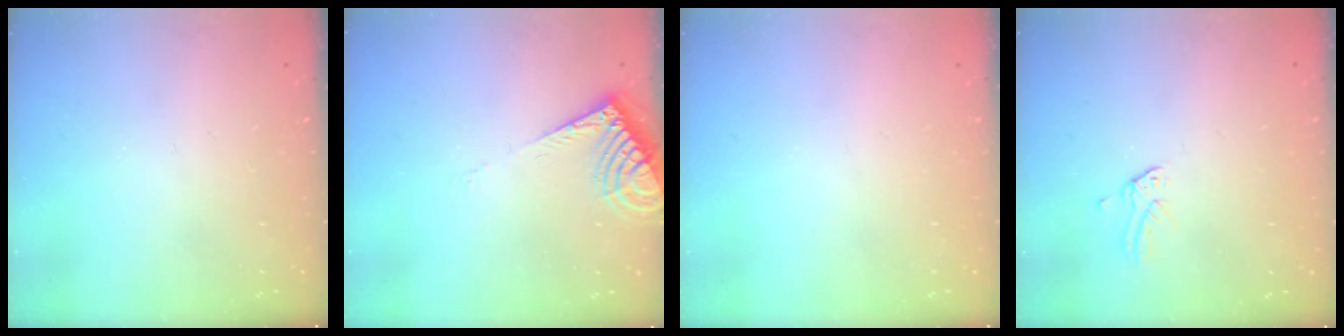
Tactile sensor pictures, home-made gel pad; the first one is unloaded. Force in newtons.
{"total": 8.0, "press": 8.0, "slide": 0.7}
{"total": 0.0}
{"total": 0.0}